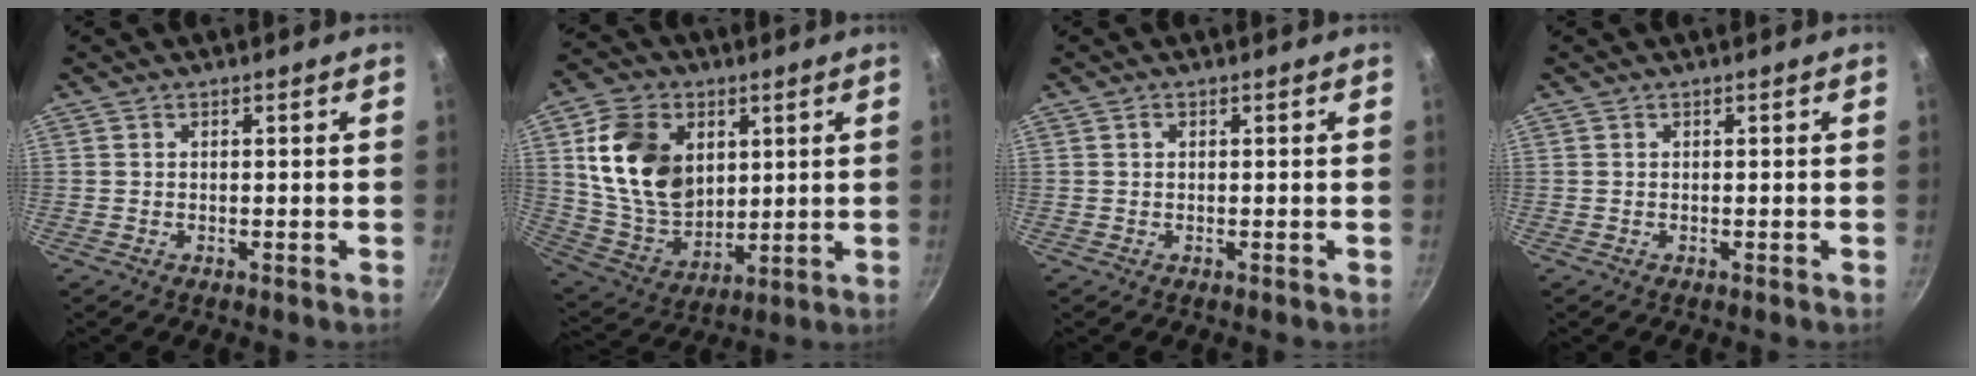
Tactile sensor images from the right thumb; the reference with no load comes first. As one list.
[{"total": 17.8, "force": [4.7, 12.9, 11.3], "torque": [-0.176, -0.016, 0.098]}, {"total": 0.7, "force": [0.2, 0.5, 0.4], "torque": [-0.007, 0.004, 0.004]}, {"total": 0.0}]